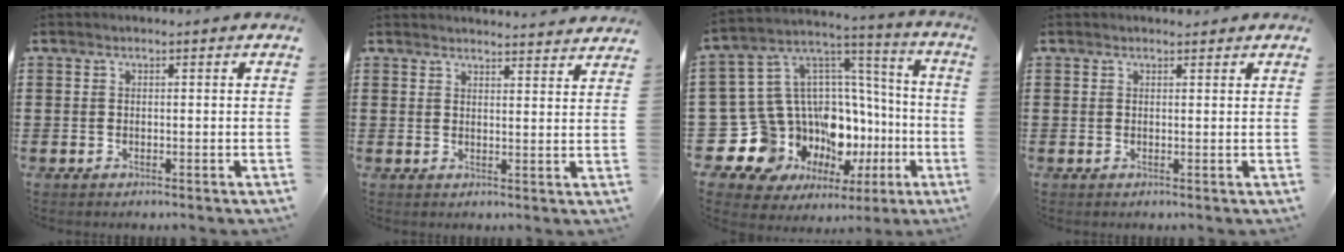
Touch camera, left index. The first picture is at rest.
{"total": 2.9, "force": [2.8, -0.4, 0.1], "torque": [-0.003, -0.017, 0.052]}
{"total": 17.5, "force": [-6.1, 14.3, 8.0], "torque": [-0.197, -0.059, -0.044]}
{"total": 0.8, "force": [0.7, 0.2, 0.2], "torque": [-0.004, 0.001, 0.015]}